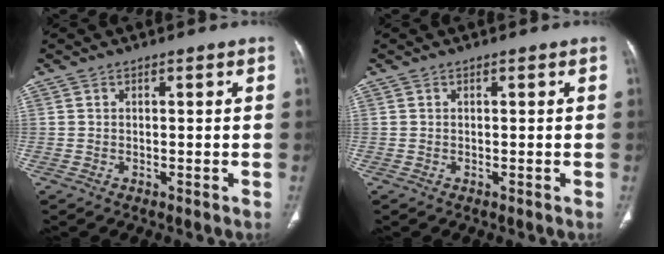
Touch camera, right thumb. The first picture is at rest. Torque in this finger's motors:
{"motor_torque": [0.01, 0.01, -0.06, 0.04, 0.02]}